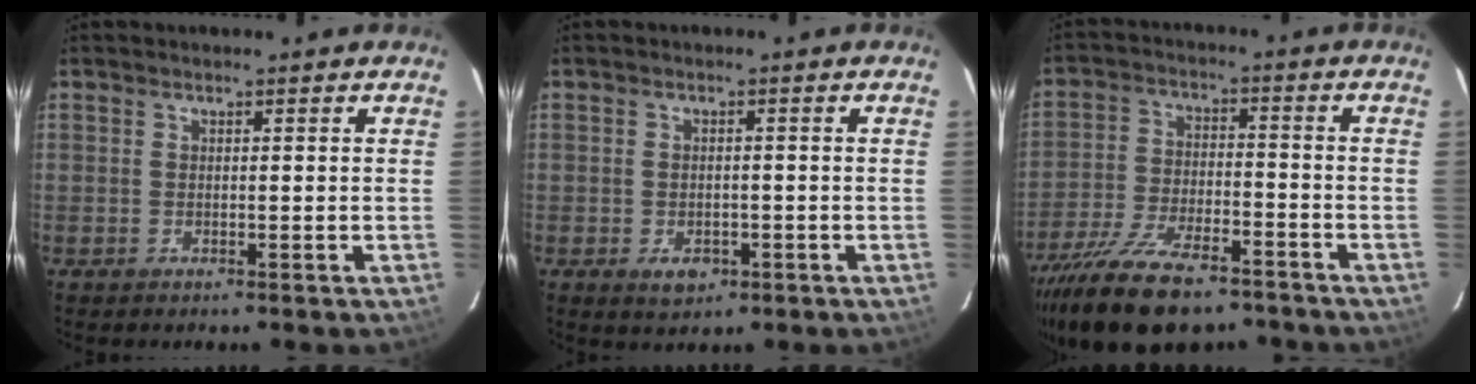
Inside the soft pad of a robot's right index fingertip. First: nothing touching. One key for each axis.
{"total": 3.8, "fx": -1.6, "fy": 2.6, "fz": 2.3, "tx": -0.043, "ty": -0.003, "tz": -0.017}
{"total": 19.0, "fx": -14.5, "fy": 6.9, "fz": 10.2, "tx": -0.209, "ty": -0.035, "tz": -0.239}